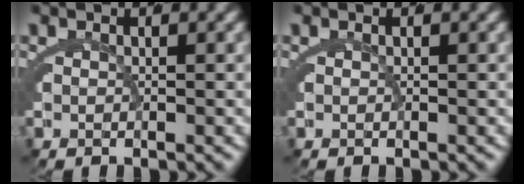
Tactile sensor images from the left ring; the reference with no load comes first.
{"total": 0.0}